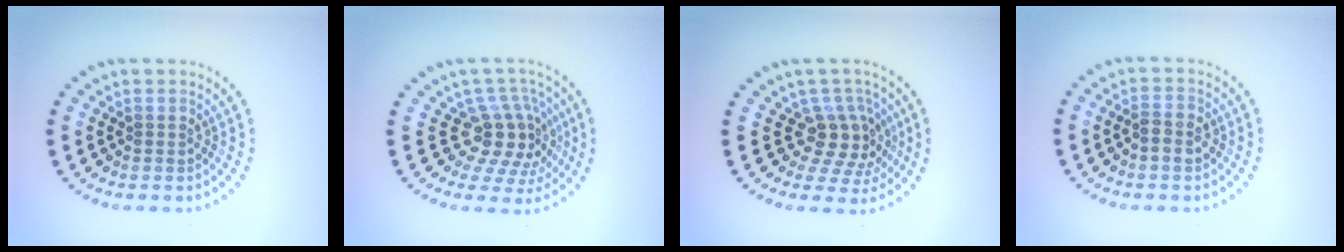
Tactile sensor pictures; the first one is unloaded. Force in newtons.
{"total": 4.6, "press": 3.5, "slide": 3.0}
{"total": 3.9, "press": 2.9, "slide": 2.7}
{"total": 1.7, "press": 1.7, "slide": 0.3}